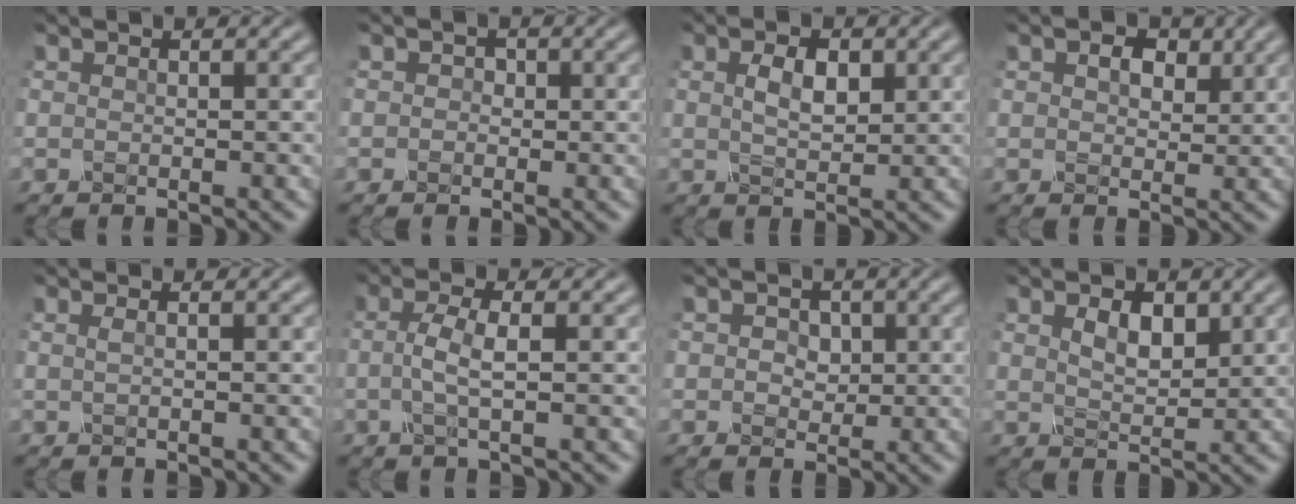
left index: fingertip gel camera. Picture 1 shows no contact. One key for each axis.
{"total": 1.3, "fx": 0.0, "fy": 1.2, "fz": 0.4, "tx": -0.008, "ty": 0.005, "tz": -0.008}
{"total": 2.5, "fx": 0.4, "fy": 1.4, "fz": 2.0, "tx": -0.044, "ty": 0.001, "tz": 0.007}
{"total": 2.8, "fx": 1.1, "fy": 2.0, "fz": 1.6, "tx": -0.035, "ty": 0.001, "tz": 0.010}
{"total": 0.6, "fx": -0.1, "fy": 0.2, "fz": 0.6, "tx": -0.006, "ty": 0.004, "tz": -0.007}
{"total": 2.4, "fx": -0.6, "fy": 0.4, "fz": 2.3, "tx": -0.051, "ty": 0.004, "tz": -0.014}
{"total": 2.3, "fx": 0.3, "fy": 2.0, "fz": 1.2, "tx": -0.022, "ty": 0.003, "tz": -0.007}
{"total": 2.4, "fx": 0.8, "fy": 1.5, "fz": 1.8, "tx": -0.038, "ty": -0.003, "tz": 0.016}